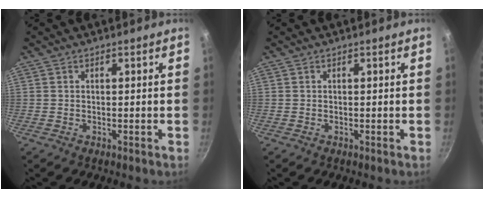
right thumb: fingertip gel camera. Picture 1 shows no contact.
{"total": 0.0}